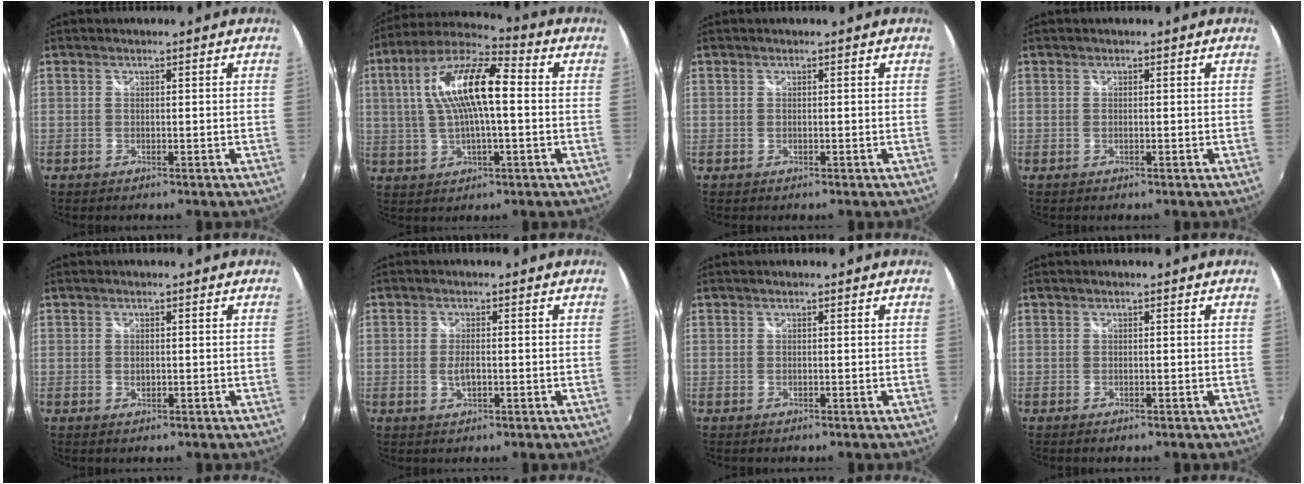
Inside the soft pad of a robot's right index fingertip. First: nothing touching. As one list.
[{"total": 15.5, "force": [1.8, 4.9, 14.6], "torque": [-0.276, 0.023, 0.023]}, {"total": 0.0}, {"total": 0.0}, {"total": 0.8, "force": [0.0, 0.7, 0.4], "torque": [-0.008, 0.000, -0.002]}, {"total": 2.5, "force": [-0.5, 1.1, 2.1], "torque": [-0.040, -0.003, -0.009]}, {"total": 0.0}, {"total": 0.0}]